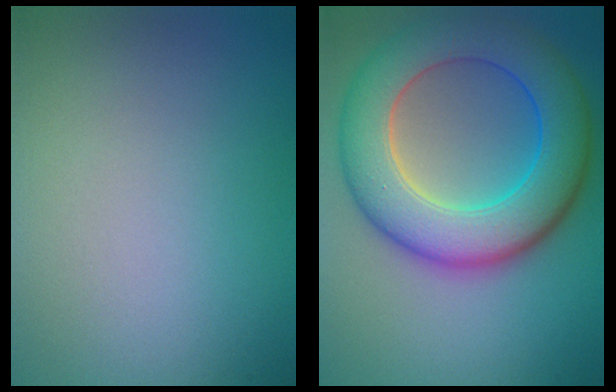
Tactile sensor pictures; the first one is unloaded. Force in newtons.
{"total": 10.1, "press": 10.1, "slide": 0.2}